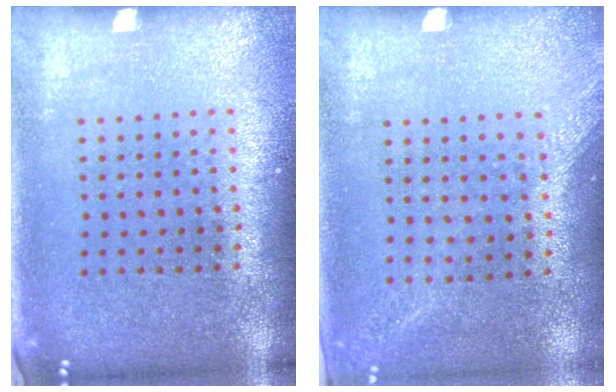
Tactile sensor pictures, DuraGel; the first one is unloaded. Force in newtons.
{"total": 1.3, "press": 1.1, "slide": 0.6}